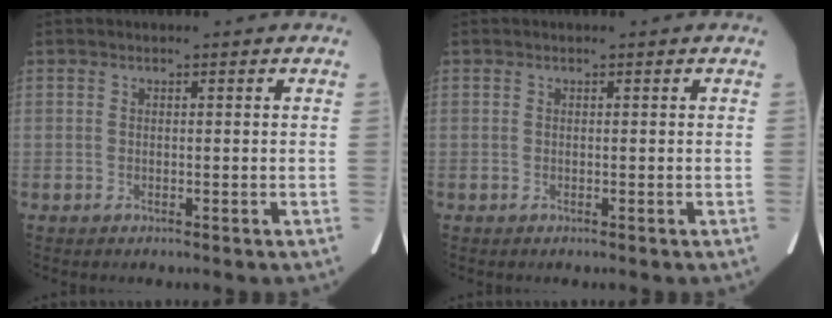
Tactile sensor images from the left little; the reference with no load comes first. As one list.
[{"total": 0.0}]